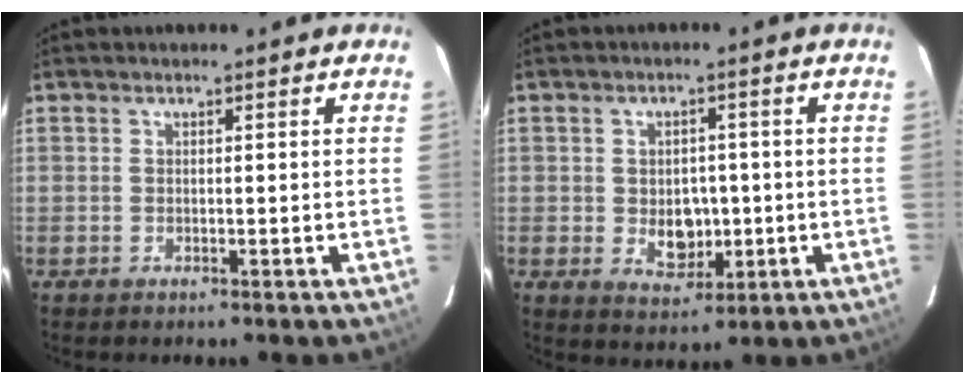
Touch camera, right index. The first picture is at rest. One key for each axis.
{"total": 6.3, "fx": -0.9, "fy": 4.8, "fz": 4.0, "tx": -0.070, "ty": -0.002, "tz": -0.001}